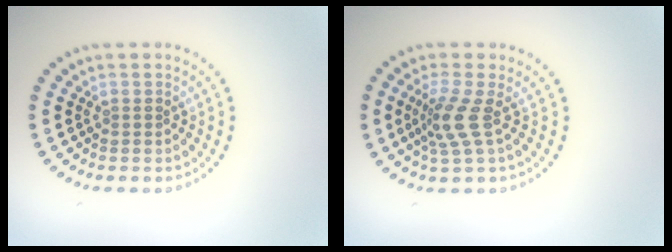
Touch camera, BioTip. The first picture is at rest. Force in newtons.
{"total": 2.9, "press": 2.1, "slide": 2.0}